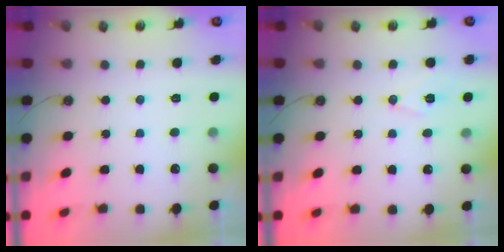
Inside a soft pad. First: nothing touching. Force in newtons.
{"total": 7.5, "press": 6.6, "slide": 3.7}